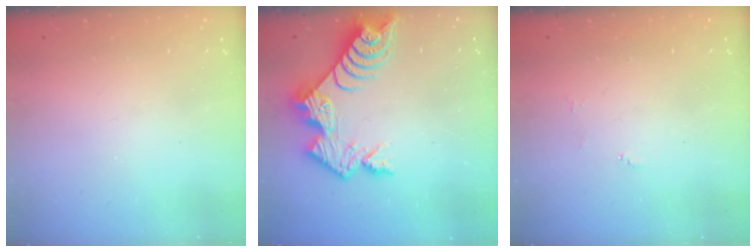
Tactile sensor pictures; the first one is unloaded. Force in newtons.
{"total": 11.4, "press": 11.3, "slide": 0.9}
{"total": 3.4, "press": 3.4, "slide": 0.4}